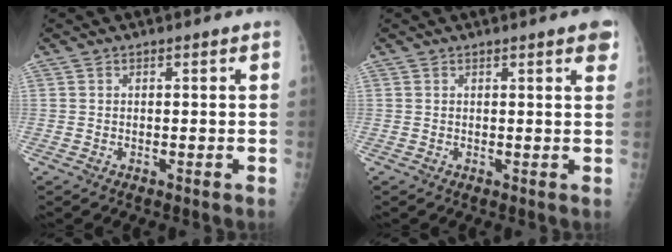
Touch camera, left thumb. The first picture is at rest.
{"total": 3.2, "force": [1.9, 0.6, 2.5], "torque": [-0.024, -0.002, 0.018]}